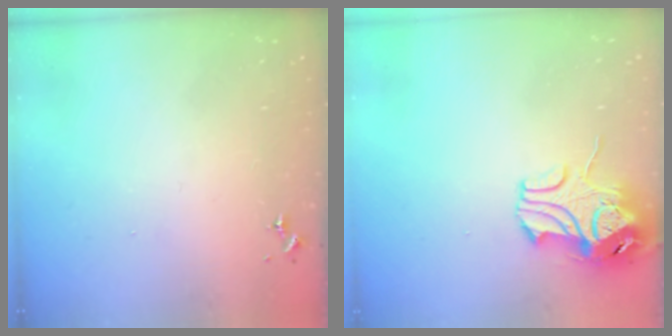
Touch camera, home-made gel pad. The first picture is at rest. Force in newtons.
{"total": 10.5, "press": 10.4, "slide": 1.5}